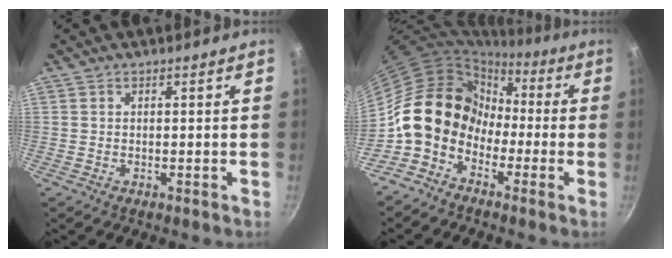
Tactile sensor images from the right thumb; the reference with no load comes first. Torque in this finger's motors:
{"motor_torque": [2.21, 2.80, 1.25, -1.51, 0.36]}